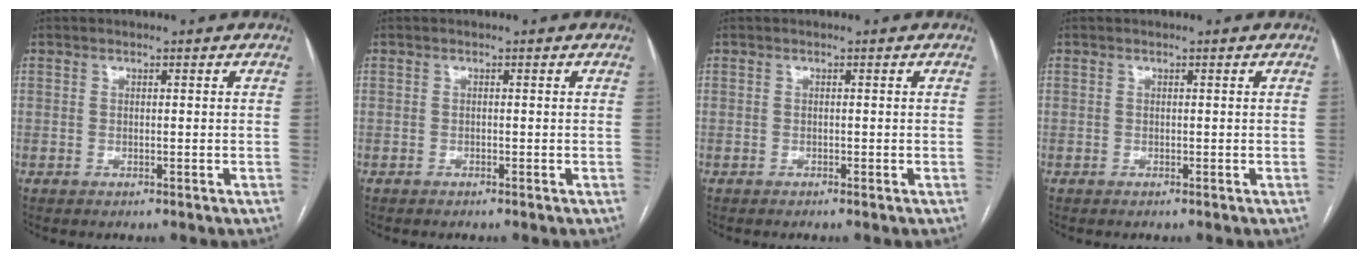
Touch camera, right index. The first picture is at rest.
{"total": 0.0}
{"total": 0.0}
{"total": 0.0}